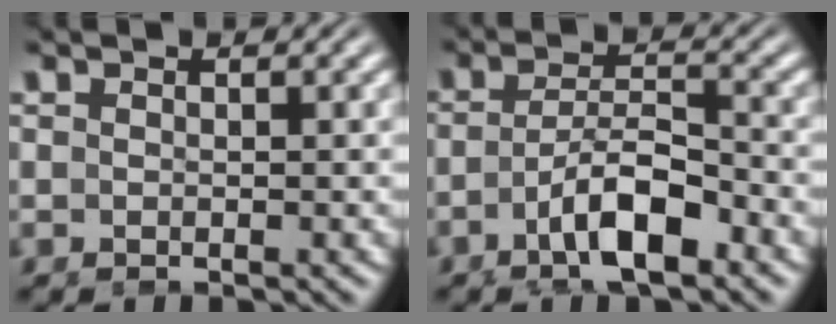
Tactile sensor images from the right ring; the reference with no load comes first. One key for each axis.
{"total": 5.2, "fx": -2.0, "fy": 2.5, "fz": 4.1, "tx": -0.067, "ty": -0.020, "tz": -0.022}